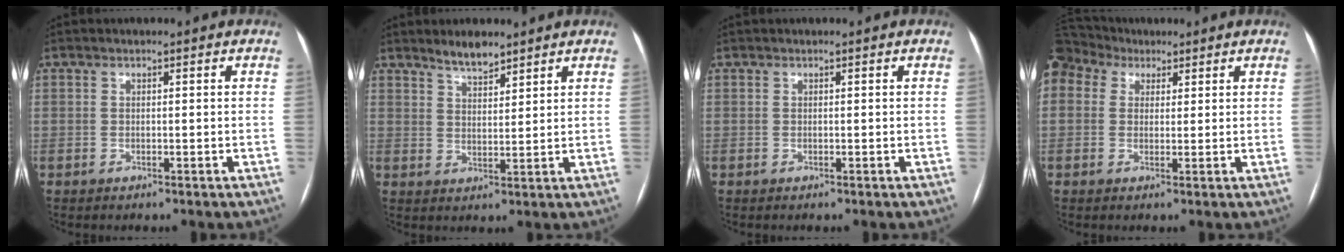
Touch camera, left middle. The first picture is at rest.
{"total": 4.2, "force": [3.7, 1.0, 1.8], "torque": [-0.039, 0.000, 0.067]}
{"total": 0.0}
{"total": 8.5, "force": [5.1, 6.1, 2.9], "torque": [-0.091, 0.051, 0.102]}